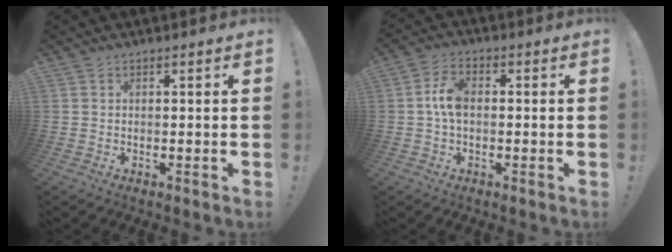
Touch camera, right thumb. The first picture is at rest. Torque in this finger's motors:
{"motor_torque": [-0.04, 0.19, 0.81, -0.31, 0.03]}